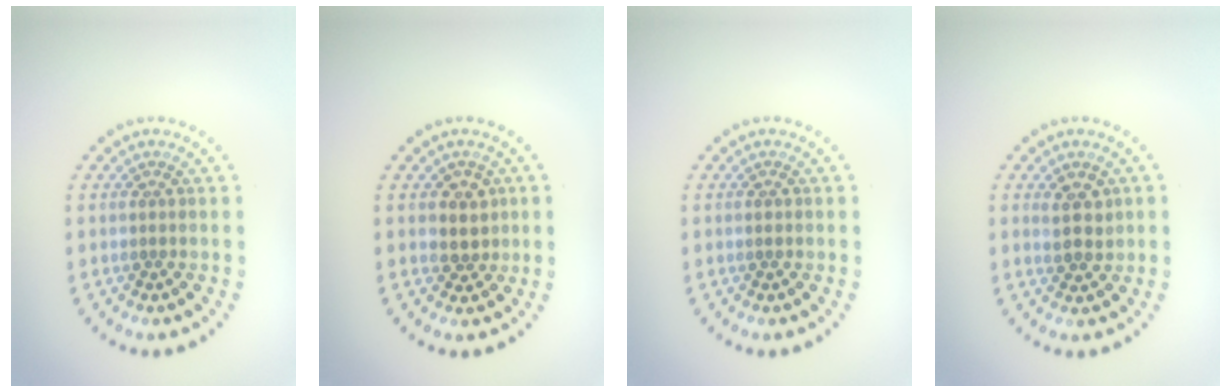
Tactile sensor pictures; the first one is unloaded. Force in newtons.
{"total": 2.4, "press": 2.2, "slide": 1.0}
{"total": 0.8, "press": 0.8, "slide": 0.2}
{"total": 2.3, "press": 2.2, "slide": 0.6}